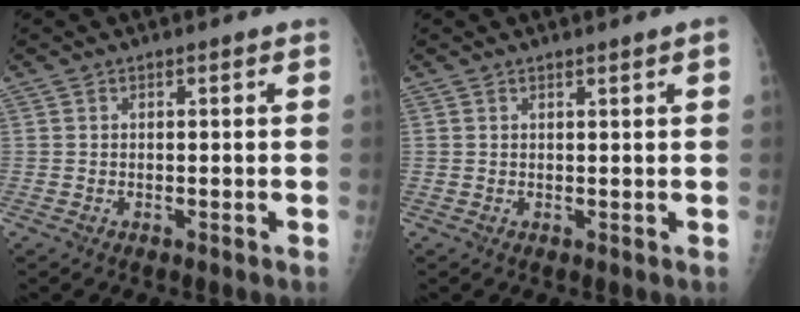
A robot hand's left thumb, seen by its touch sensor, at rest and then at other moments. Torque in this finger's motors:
{"motor_torque": [-0.25, -0.26, 0.02, 0.12, 0.03]}